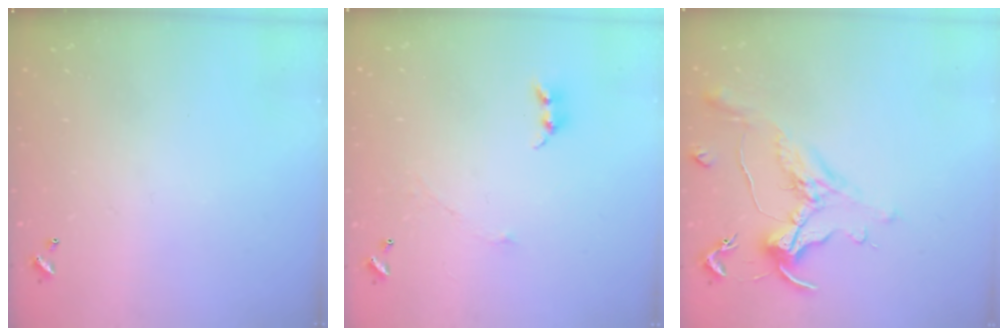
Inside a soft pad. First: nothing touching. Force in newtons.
{"total": 1.1, "press": 1.1, "slide": 0.4}
{"total": 1.2, "press": 1.0, "slide": 0.5}